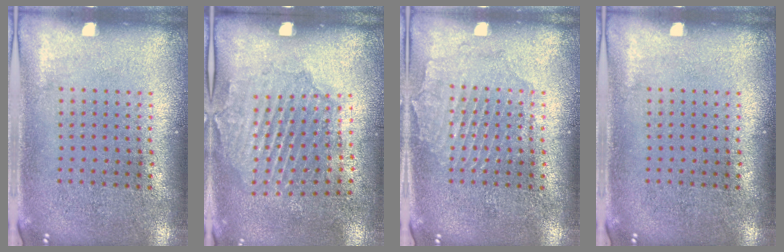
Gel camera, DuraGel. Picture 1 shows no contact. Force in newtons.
{"total": 1.8, "press": 1.5, "slide": 0.9}
{"total": 1.5, "press": 1.5, "slide": 0.1}
{"total": 0.0}